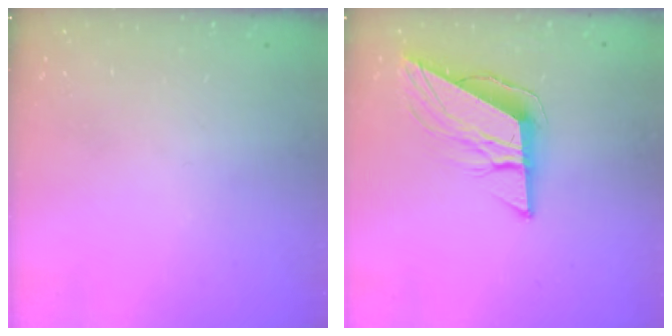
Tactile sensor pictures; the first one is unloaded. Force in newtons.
{"total": 9.9, "press": 9.9, "slide": 0.4}